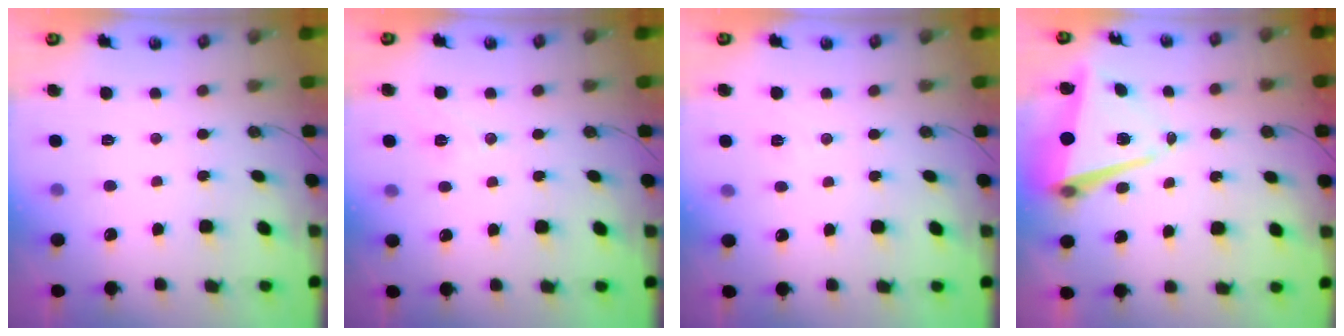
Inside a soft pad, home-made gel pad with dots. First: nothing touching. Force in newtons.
{"total": 8.0, "press": 6.9, "slide": 4.1}
{"total": 5.9, "press": 3.7, "slide": 4.5}
{"total": 9.8, "press": 9.6, "slide": 1.6}